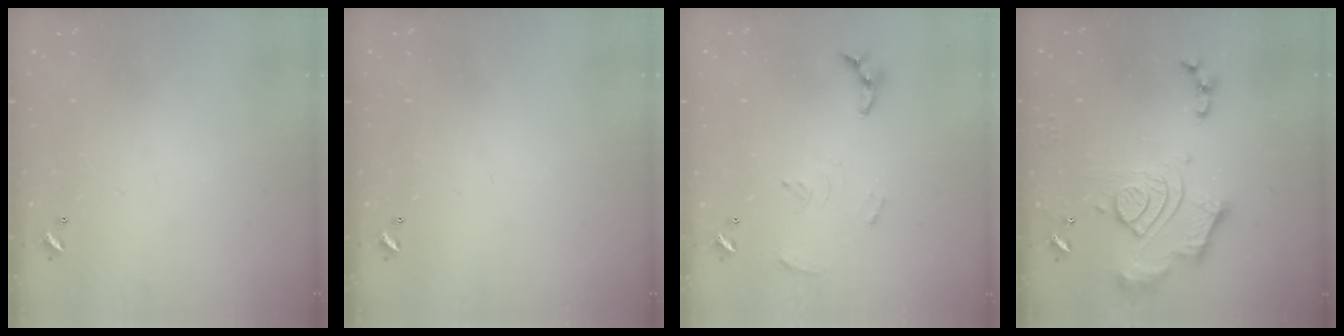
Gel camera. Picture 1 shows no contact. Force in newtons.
{"total": 0.0}
{"total": 8.7, "press": 8.7, "slide": 0.5}
{"total": 16.7, "press": 16.6, "slide": 1.5}